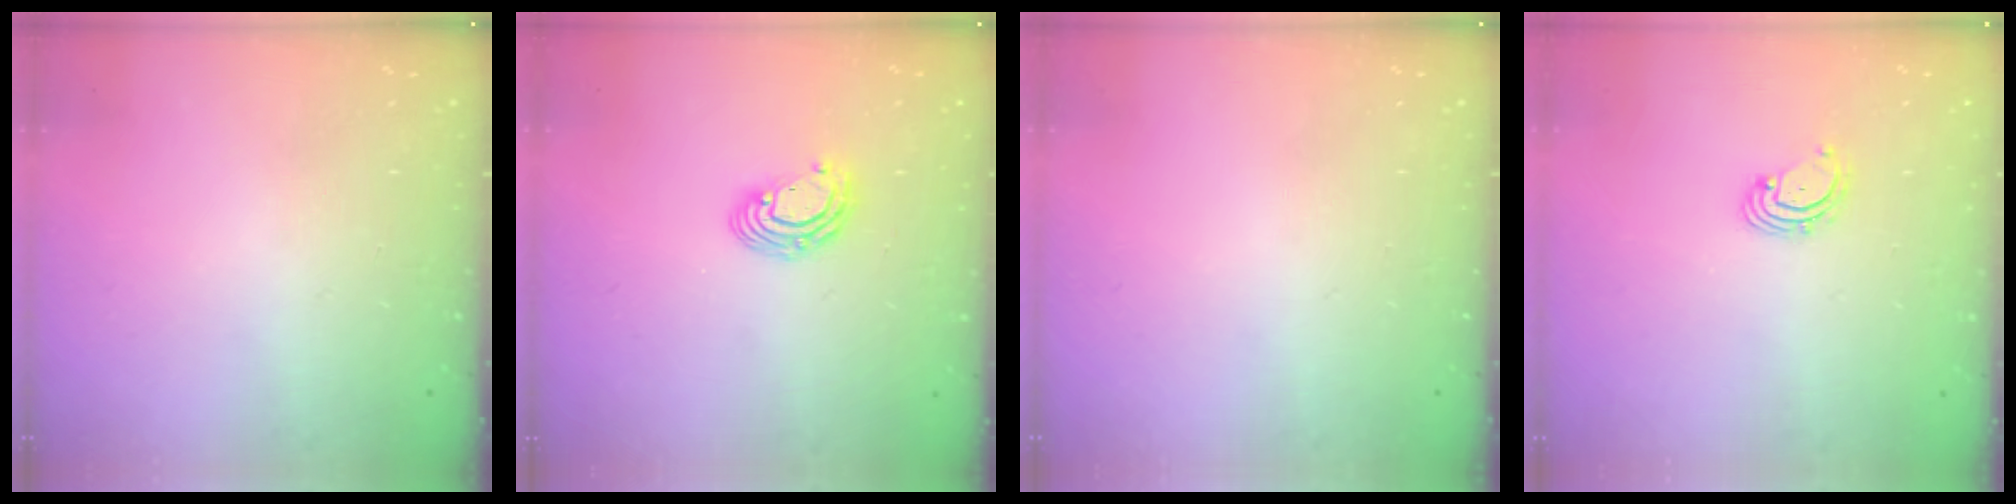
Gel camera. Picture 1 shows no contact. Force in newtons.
{"total": 6.9, "press": 6.9, "slide": 0.8}
{"total": 0.0}
{"total": 2.0, "press": 1.9, "slide": 0.6}